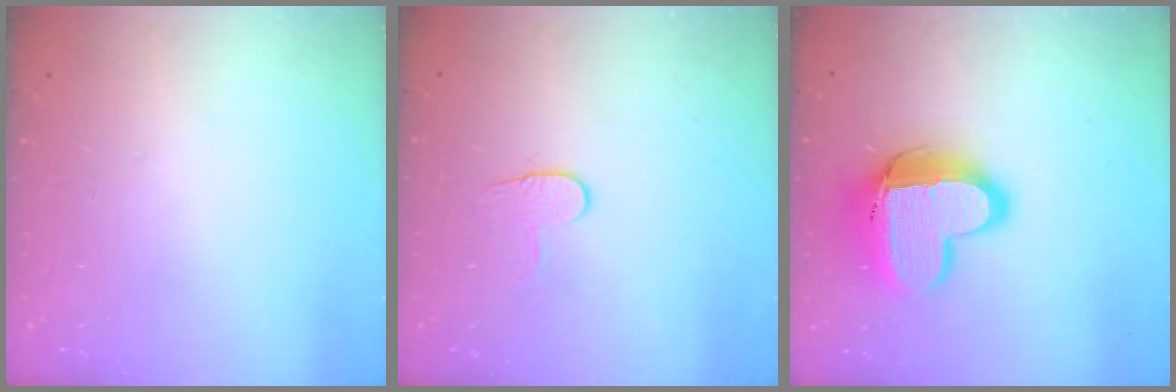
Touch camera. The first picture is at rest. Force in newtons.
{"total": 6.1, "press": 6.1, "slide": 0.5}
{"total": 15.3, "press": 15.2, "slide": 1.2}